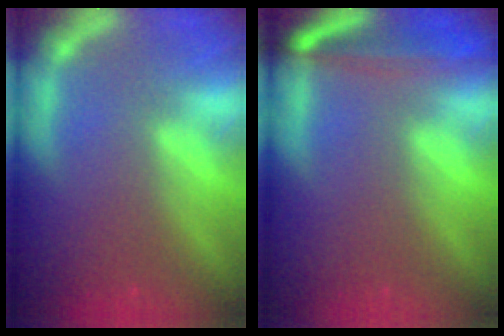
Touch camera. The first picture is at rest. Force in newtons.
{"total": 6.0}